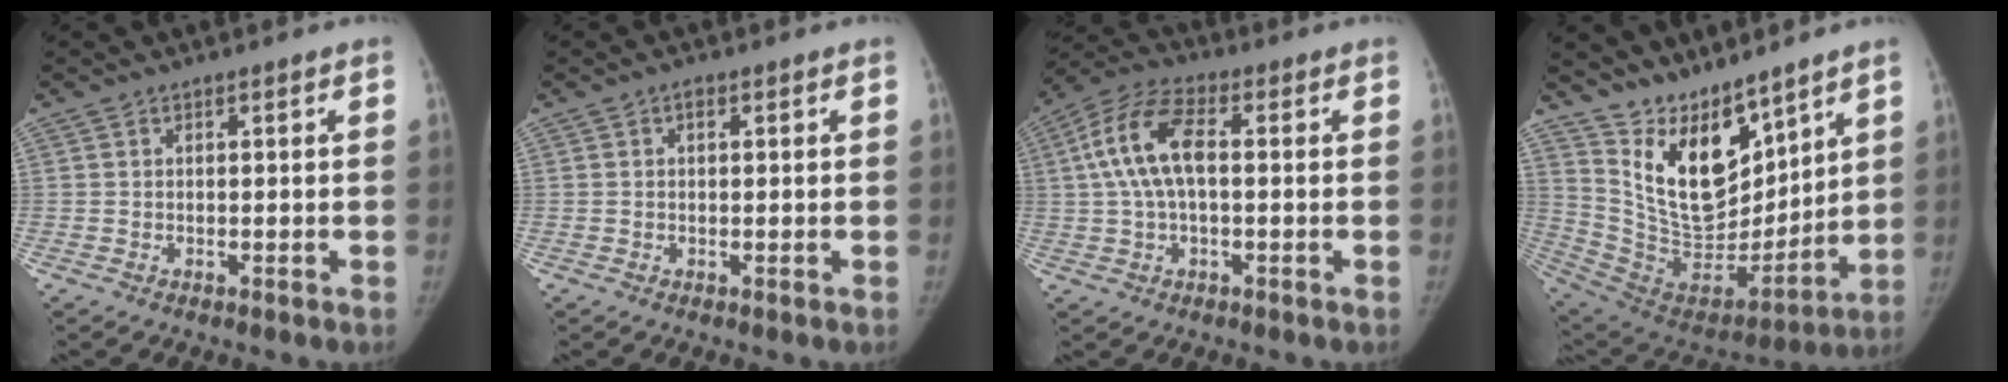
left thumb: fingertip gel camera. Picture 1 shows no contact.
{"total": 1.1, "force": [0.1, 0.8, 0.8], "torque": [-0.005, 0.002, -0.001]}
{"total": 11.3, "force": [1.0, 5.6, 9.8], "torque": [-0.203, 0.035, 0.015]}
{"total": 18.5, "force": [12.6, 9.2, 10.0], "torque": [-0.119, -0.084, 0.249]}